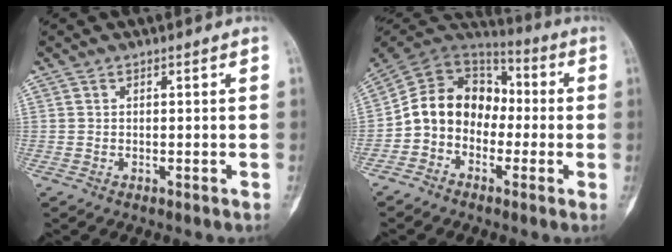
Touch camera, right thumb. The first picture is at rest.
{"total": 13.3, "force": [-2.2, 10.8, 7.4], "torque": [-0.102, 0.062, -0.054]}